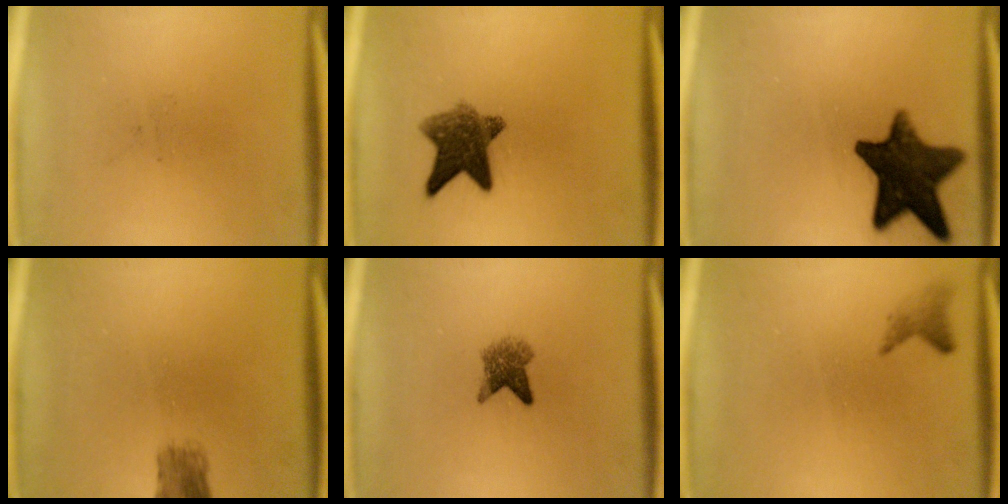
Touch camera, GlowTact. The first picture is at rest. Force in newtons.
{"total": 7.9}
{"total": 14.3}
{"total": 2.9}
{"total": 3.3}
{"total": 1.4}